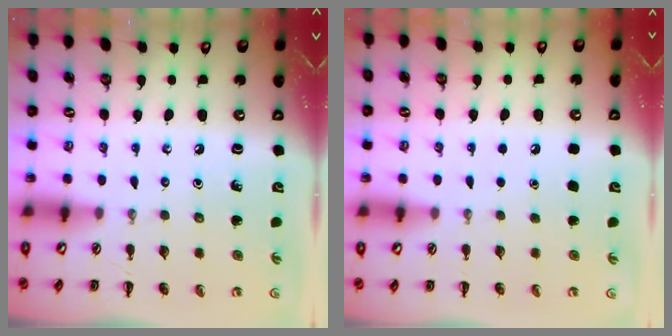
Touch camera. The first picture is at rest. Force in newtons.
{"total": 1.9, "press": 1.9, "slide": 0.2}